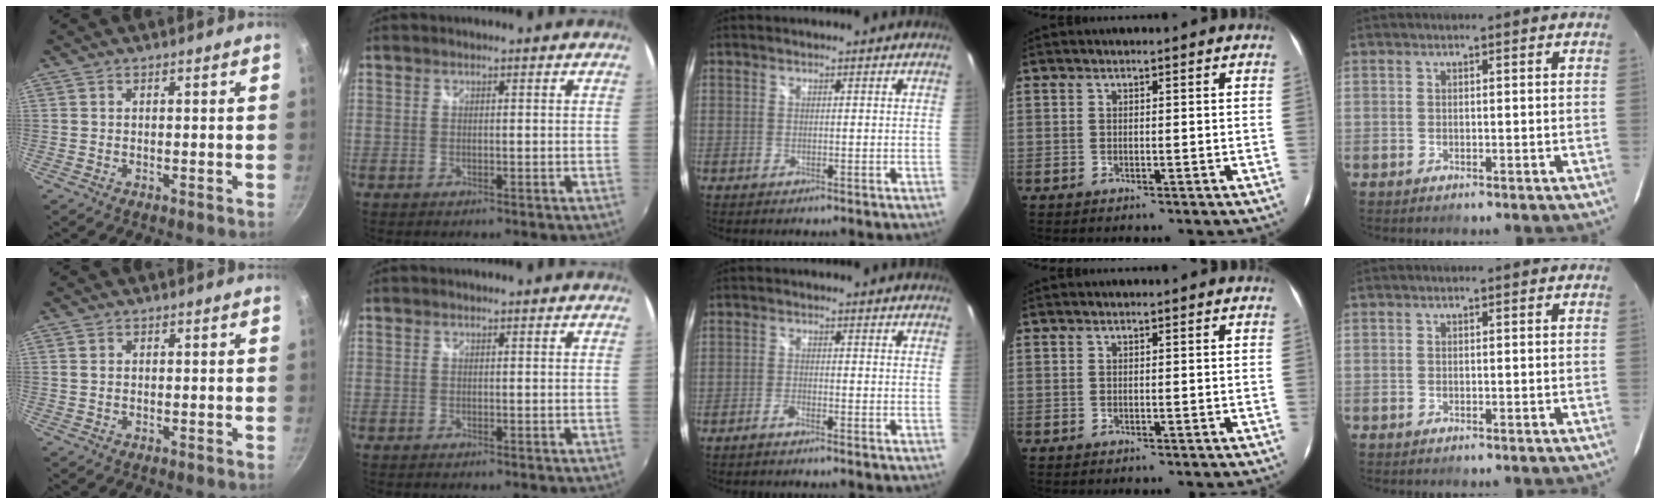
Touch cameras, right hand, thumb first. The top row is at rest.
{"thumb": {"total": 1.1, "force": [0.4, 0.9, 0.6], "torque": [-0.011, 0.002, 0.005]}, "middle": {"total": 1.8, "force": [-1.5, 0.2, 0.9], "torque": [-0.031, 0.001, -0.033]}}